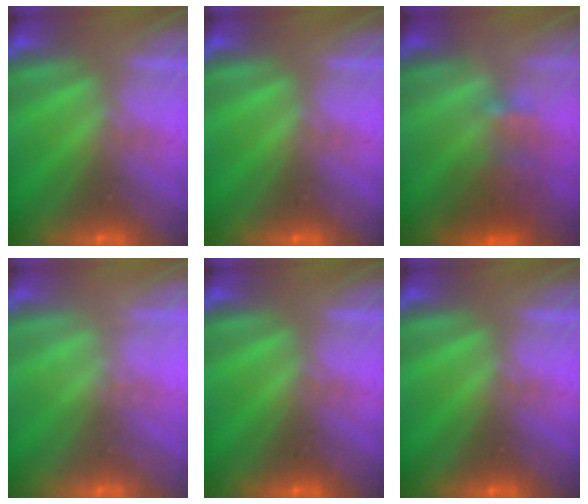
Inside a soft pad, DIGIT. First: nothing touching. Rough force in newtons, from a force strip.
{"total": 0.0}
{"total": 3.8}
{"total": 2.4}
{"total": 0.0}
{"total": 0.0}